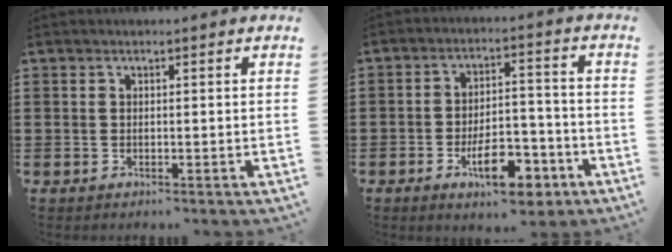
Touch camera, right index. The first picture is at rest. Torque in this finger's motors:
{"motor_torque": [1.14, -1.00, 0.29, 0.06]}